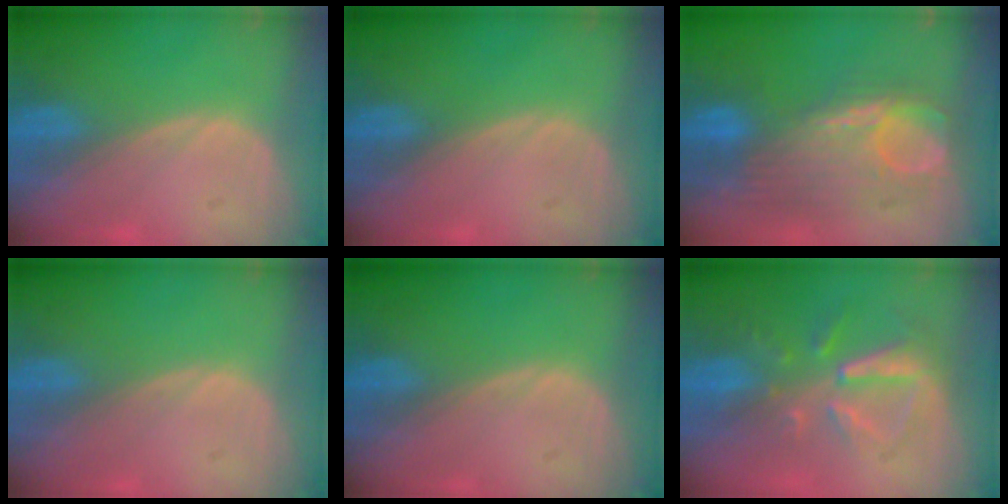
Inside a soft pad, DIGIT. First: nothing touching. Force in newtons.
{"total": 0.0}
{"total": 9.6, "press": 9.4, "slide": 2.1}
{"total": 0.0}
{"total": 0.0}
{"total": 8.2, "press": 7.4, "slide": 3.6}